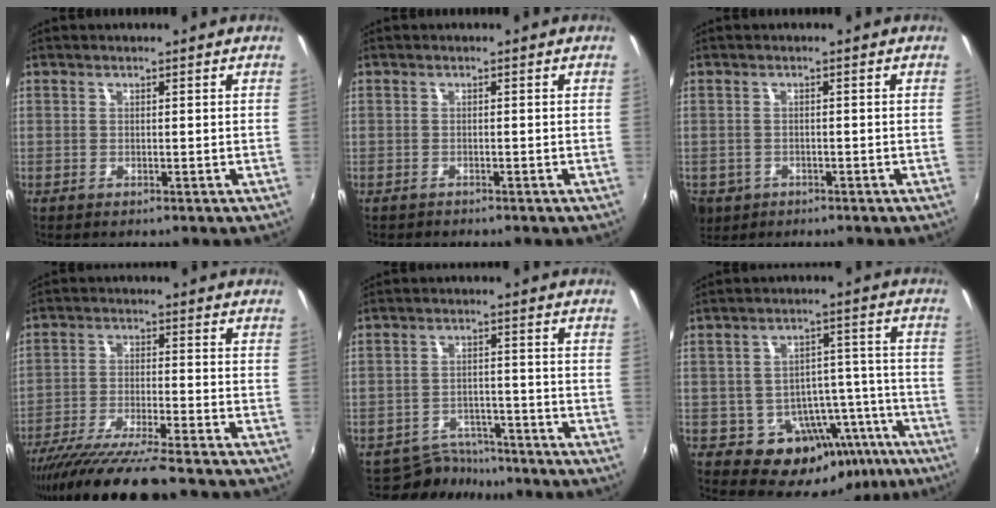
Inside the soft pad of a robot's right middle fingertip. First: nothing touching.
{"total": 1.1, "force": [-1.0, 0.3, 0.2], "torque": [-0.009, -0.001, -0.015]}
{"total": 6.7, "force": [-2.6, 5.5, 2.7], "torque": [-0.076, -0.012, -0.037]}
{"total": 14.8, "force": [-12.7, 0.1, 7.6], "torque": [-0.155, -0.033, -0.218]}
{"total": 6.0, "force": [-5.6, 2.1, -0.3], "torque": [-0.008, 0.009, -0.089]}
{"total": 15.6, "force": [-8.5, 11.1, 6.9], "torque": [-0.109, 0.033, -0.078]}